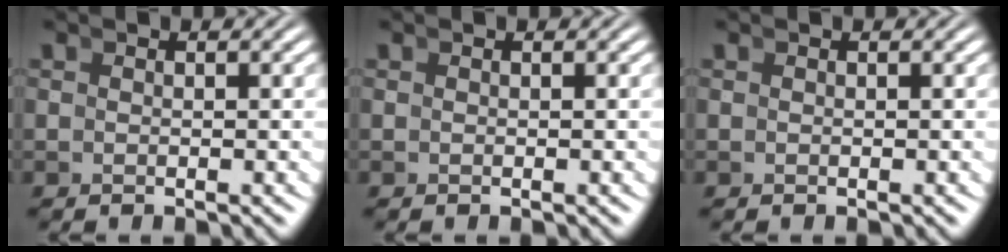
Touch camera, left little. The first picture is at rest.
{"total": 0.0}
{"total": 0.0}